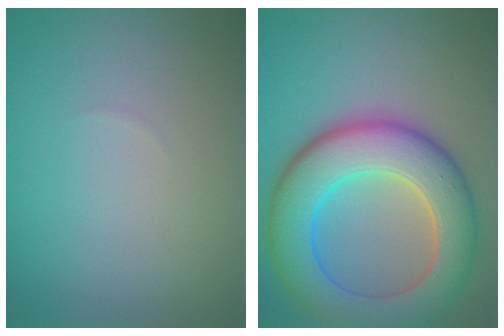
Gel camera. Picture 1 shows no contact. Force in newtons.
{"total": 10.2, "press": 10.2, "slide": 0.4}